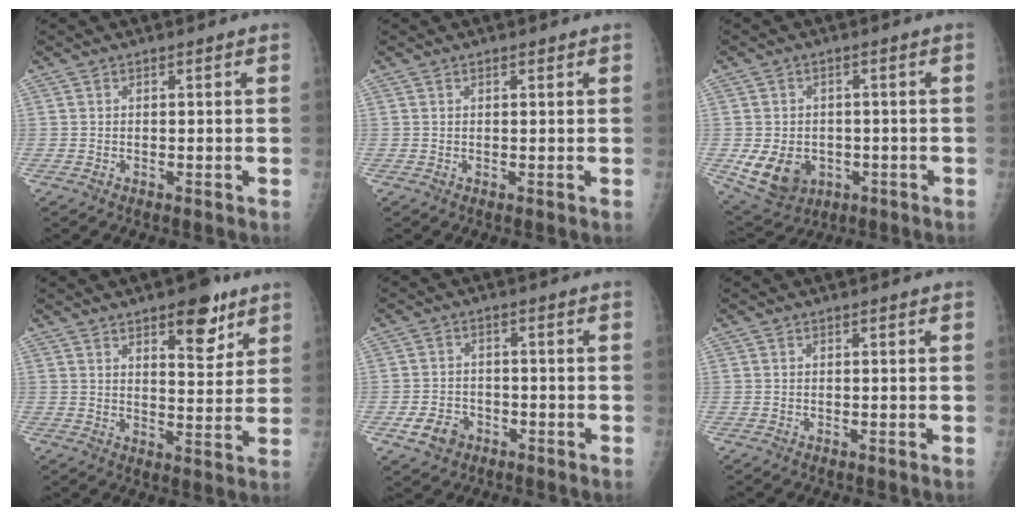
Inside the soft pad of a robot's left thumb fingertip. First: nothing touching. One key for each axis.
{"total": 0.8, "fx": 0.5, "fy": 0.3, "fz": 0.5, "tx": -0.008, "ty": -0.001, "tz": 0.006}
{"total": 9.9, "fx": -2.5, "fy": 7.9, "fz": 5.4, "tx": -0.084, "ty": 0.006, "tz": -0.022}
{"total": 9.5, "fx": 5.7, "fy": 3.8, "fz": 6.6, "tx": -0.069, "ty": -0.033, "tz": 0.082}
{"total": 5.1, "fx": -2.5, "fy": 4.0, "fz": 2.1, "tx": -0.027, "ty": 0.016, "tz": -0.037}
{"total": 0.0}